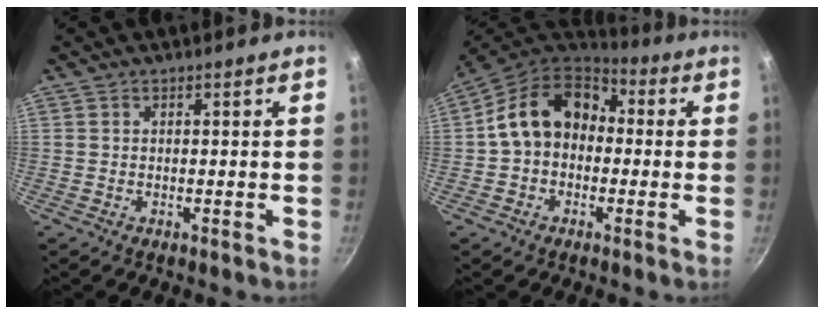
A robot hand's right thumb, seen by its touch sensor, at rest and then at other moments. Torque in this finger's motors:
{"motor_torque": [1.09, 2.89, 0.88, -0.77, 0.14]}